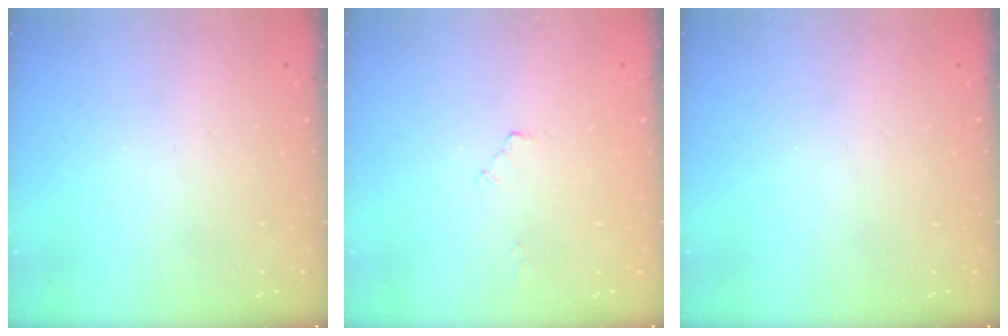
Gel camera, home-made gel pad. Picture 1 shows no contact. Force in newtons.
{"total": 2.0, "press": 2.0, "slide": 0.3}
{"total": 0.0}